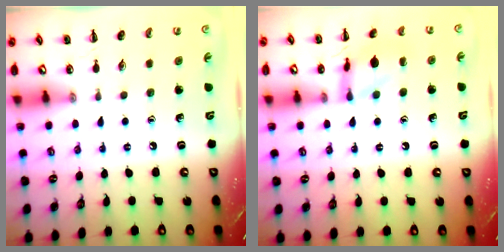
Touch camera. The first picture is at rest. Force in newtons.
{"total": 11.7, "press": 11.7, "slide": 0.4}